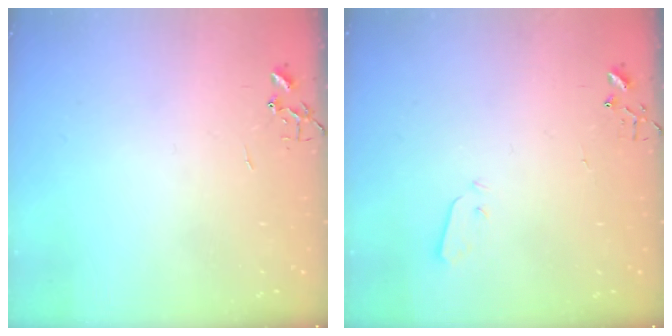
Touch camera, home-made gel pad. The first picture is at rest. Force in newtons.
{"total": 3.0, "press": 3.0, "slide": 0.3}